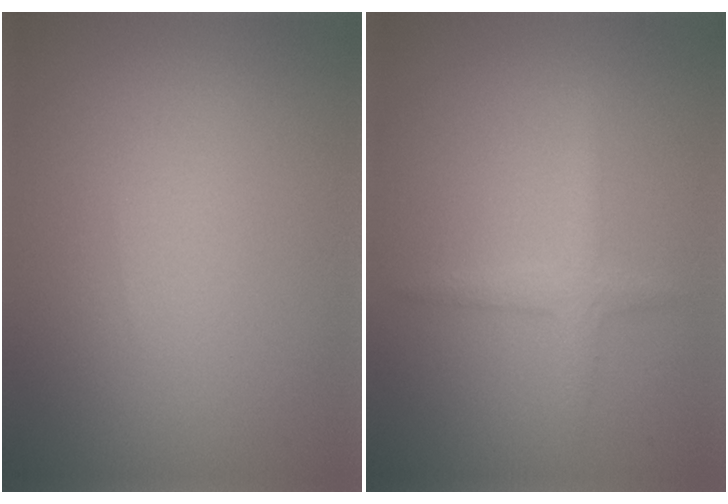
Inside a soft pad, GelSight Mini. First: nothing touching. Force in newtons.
{"total": 1.7, "press": 1.7, "slide": 0.1}